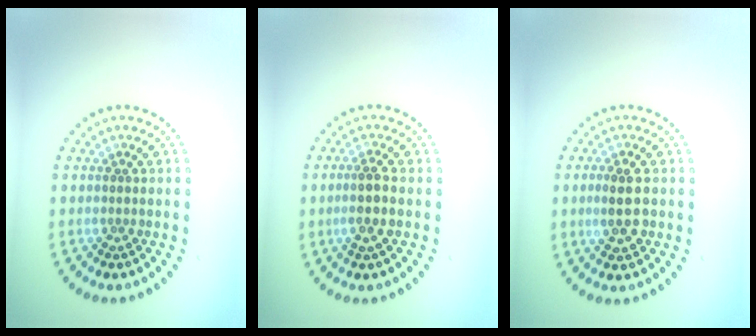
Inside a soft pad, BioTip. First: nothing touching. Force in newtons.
{"total": 2.2, "press": 2.0, "slide": 1.0}
{"total": 2.9, "press": 2.9, "slide": 0.4}